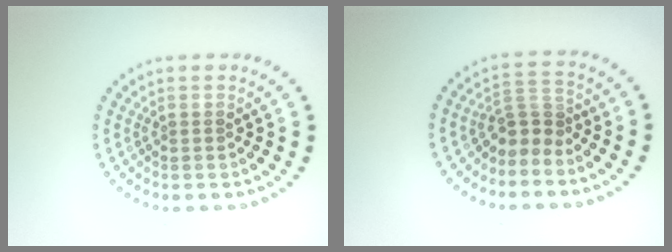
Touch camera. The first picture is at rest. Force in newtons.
{"total": 2.5, "press": 1.7, "slide": 1.8}